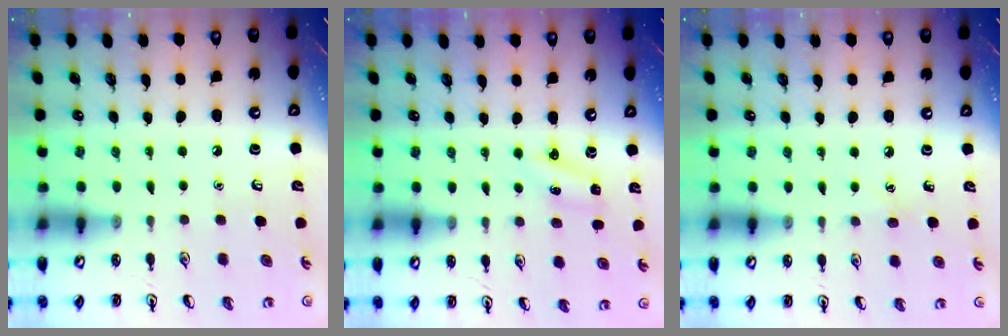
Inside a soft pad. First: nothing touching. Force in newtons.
{"total": 2.9, "press": 2.7, "slide": 0.9}
{"total": 3.9, "press": 3.7, "slide": 1.2}